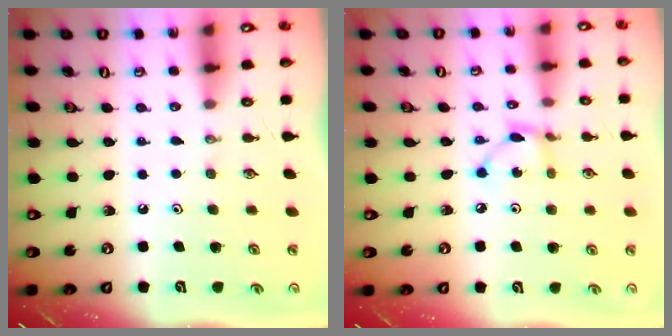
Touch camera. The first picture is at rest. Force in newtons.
{"total": 3.5, "press": 3.5, "slide": 0.1}